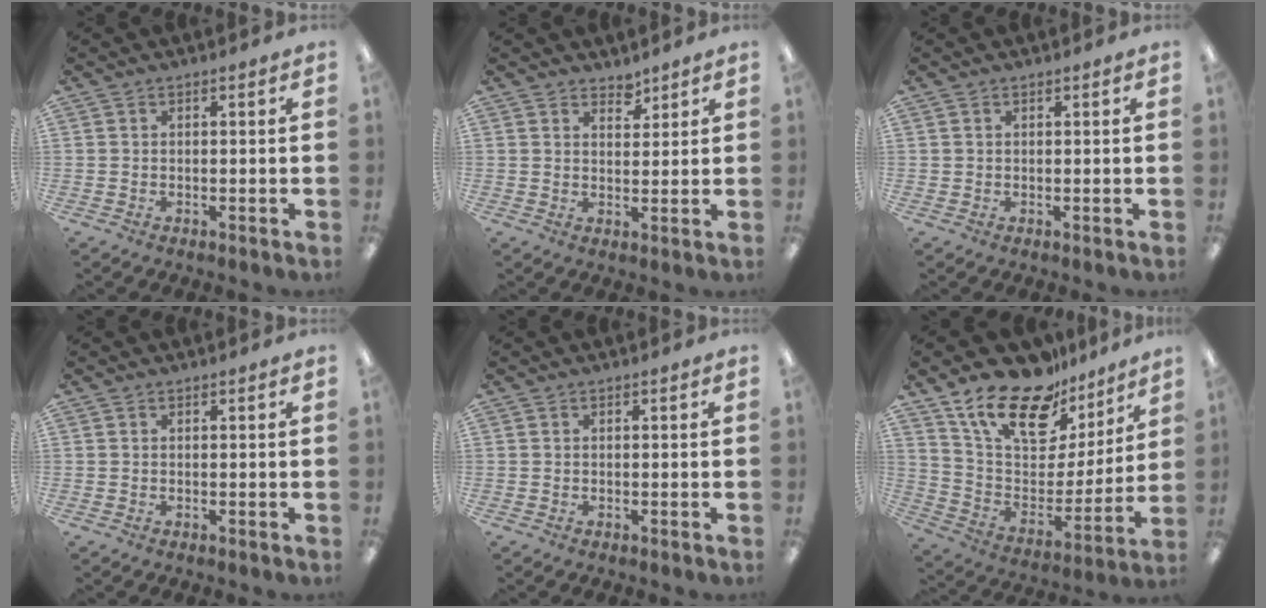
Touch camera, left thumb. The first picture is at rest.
{"total": 3.2, "force": [2.9, 1.4, 0.4], "torque": [0.003, -0.019, 0.052]}
{"total": 0.5, "force": [0.3, 0.4, -0.1], "torque": [0.002, 0.001, 0.006]}
{"total": 0.0}
{"total": 0.0}
{"total": 20.5, "force": [15.3, 9.4, 9.9], "torque": [-0.185, -0.100, 0.274]}